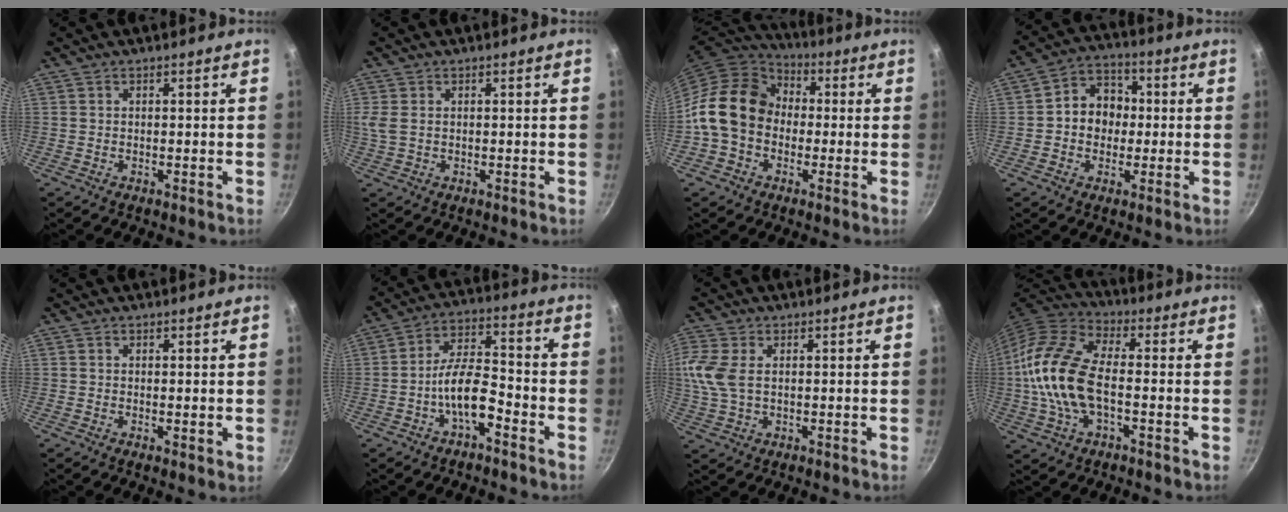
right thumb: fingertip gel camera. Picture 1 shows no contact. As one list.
[{"total": 3.3, "force": [0.5, 2.3, 2.3], "torque": [-0.050, 0.001, 0.012]}, {"total": 15.2, "force": [-0.7, 12.2, 8.9], "torque": [-0.127, 0.038, -0.029]}, {"total": 9.3, "force": [0.0, 7.8, 5.1], "torque": [-0.038, 0.021, -0.014]}, {"total": 1.1, "force": [0.3, 0.5, 0.9], "torque": [-0.015, -0.003, 0.003]}, {"total": 9.3, "force": [-4.3, 3.9, 7.3], "torque": [-0.118, 0.049, -0.081]}, {"total": 8.2, "force": [1.2, 5.1, 6.3], "torque": [-0.142, 0.006, 0.023]}, {"total": 16.7, "force": [-1.5, 8.8, 14.1], "torque": [-0.276, 0.033, -0.044]}]